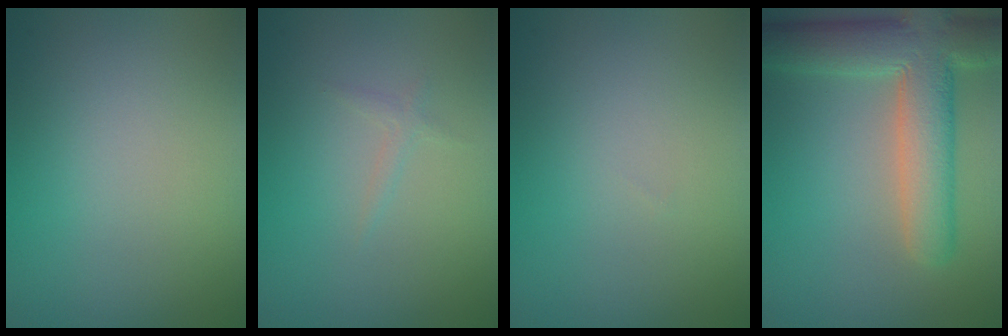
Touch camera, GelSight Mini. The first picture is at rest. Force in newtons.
{"total": 0.7, "press": 0.7, "slide": 0.0}
{"total": 0.0}
{"total": 8.2, "press": 8.2, "slide": 0.9}